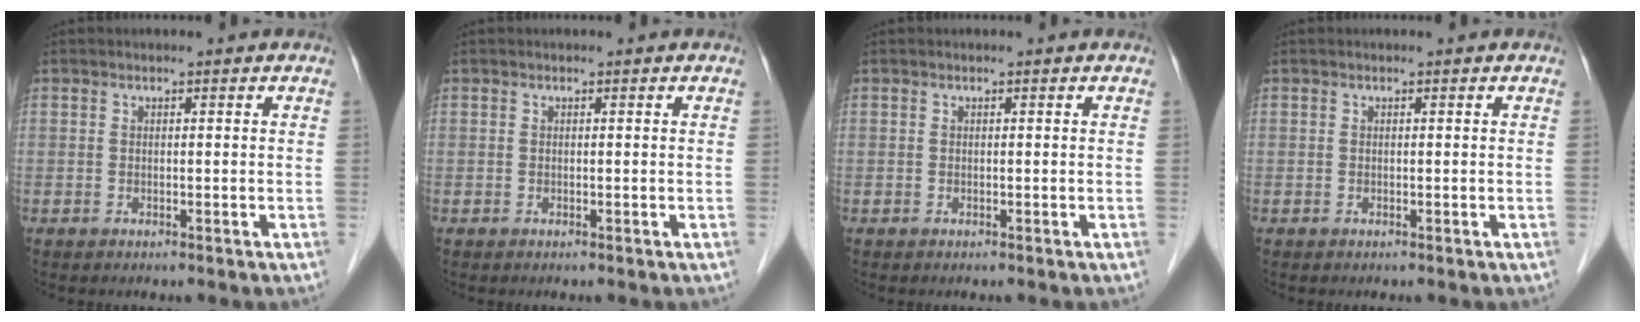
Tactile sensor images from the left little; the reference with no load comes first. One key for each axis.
{"total": 0.0}
{"total": 0.0}
{"total": 0.0}